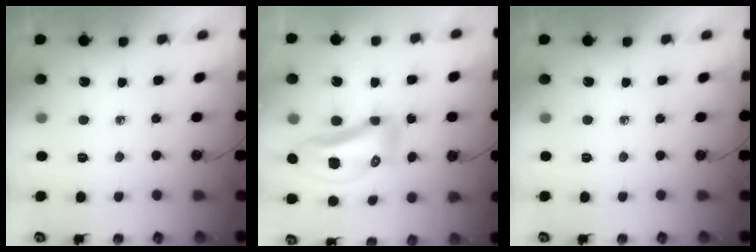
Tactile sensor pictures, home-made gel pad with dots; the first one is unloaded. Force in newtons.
{"total": 13.3, "press": 13.2, "slide": 1.5}
{"total": 0.0}